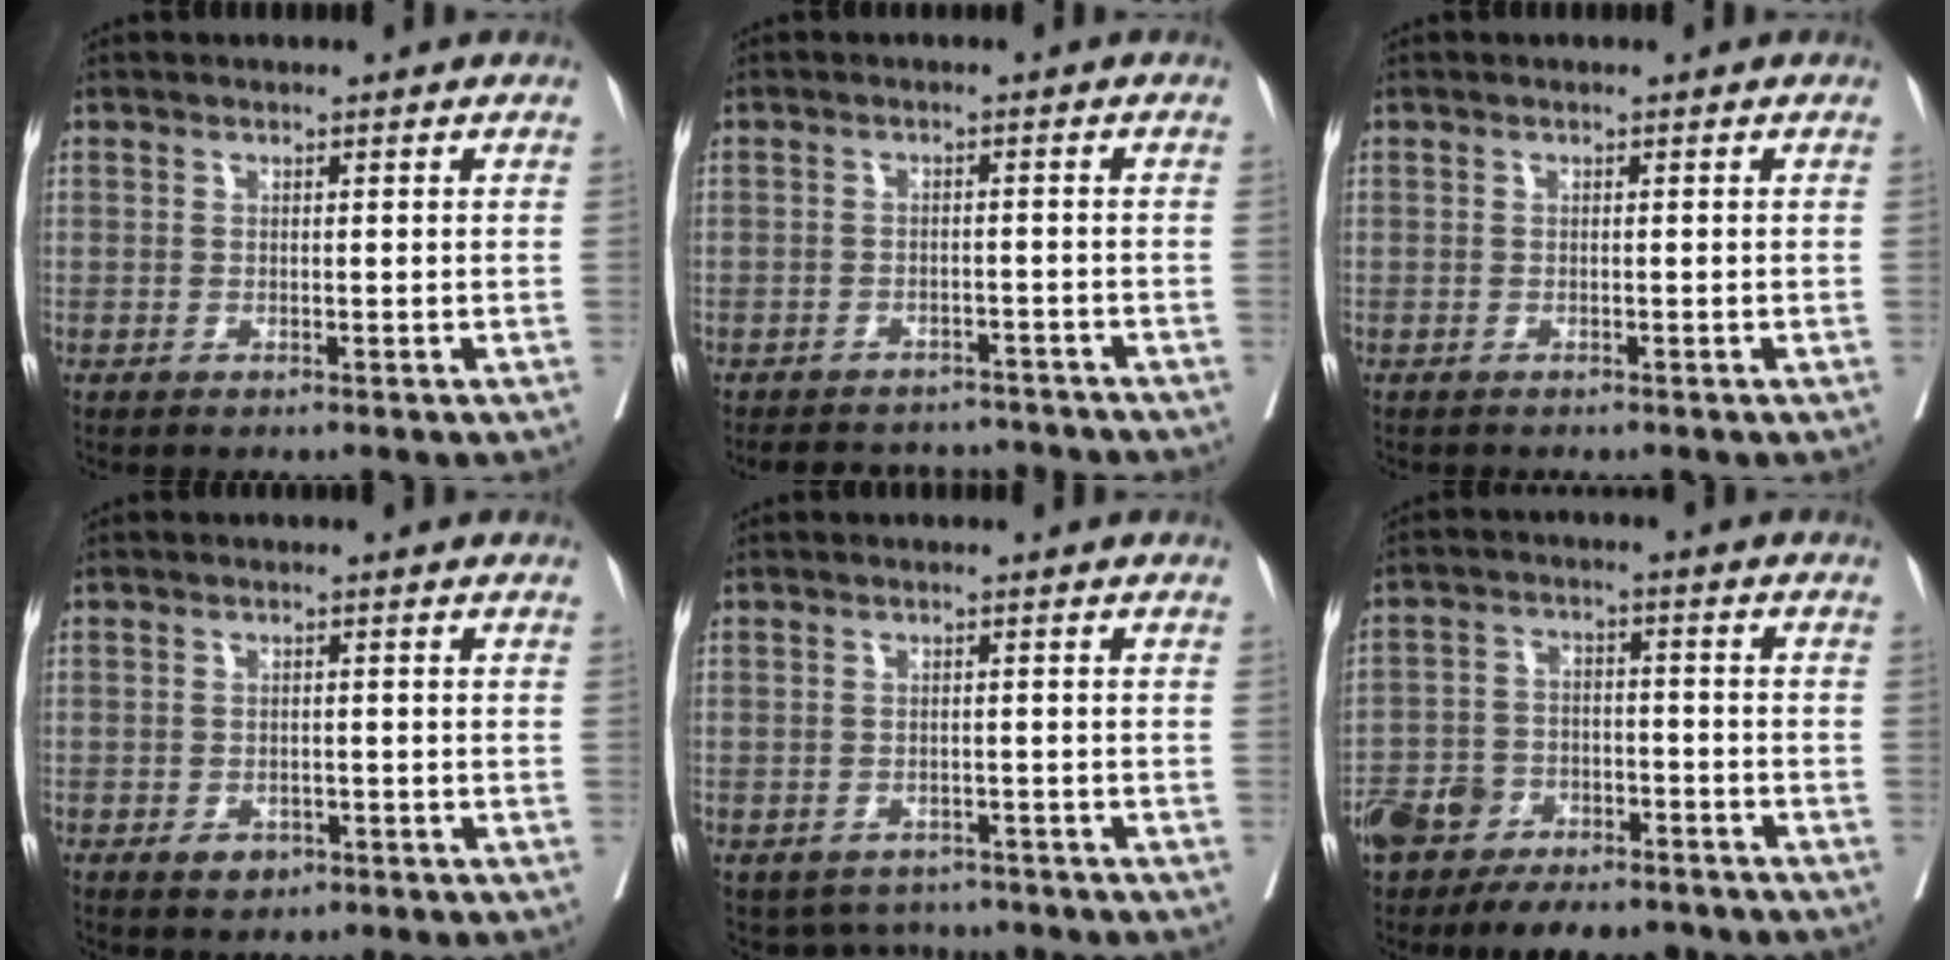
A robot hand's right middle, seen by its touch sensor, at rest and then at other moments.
{"total": 9.3, "force": [-8.6, 3.1, 1.6], "torque": [-0.021, 0.013, -0.106]}
{"total": 0.6, "force": [-0.5, 0.3, 0.0], "torque": [-0.006, 0.002, -0.011]}
{"total": 2.4, "force": [-1.3, 1.7, 1.0], "torque": [-0.010, 0.004, -0.011]}
{"total": 4.5, "force": [-3.9, 2.2, -0.1], "torque": [0.009, 0.011, -0.051]}
{"total": 14.1, "force": [-10.7, 6.7, 6.4], "torque": [-0.119, 0.013, -0.168]}